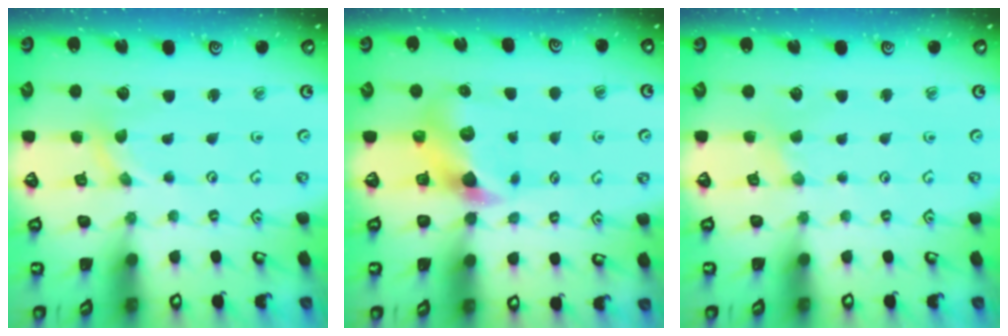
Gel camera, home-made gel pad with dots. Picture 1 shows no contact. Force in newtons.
{"total": 7.2, "press": 7.2, "slide": 0.9}
{"total": 0.9, "press": 0.9, "slide": 0.2}